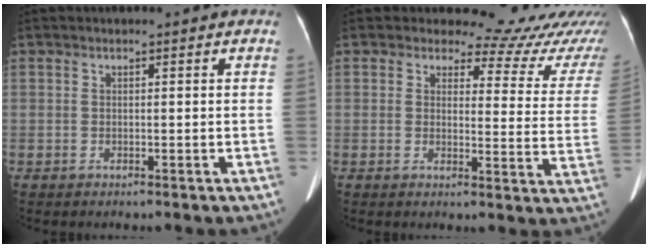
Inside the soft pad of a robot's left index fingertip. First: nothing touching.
{"total": 15.0, "force": [14.4, 4.1, 0.8], "torque": [0.037, -0.090, 0.120]}